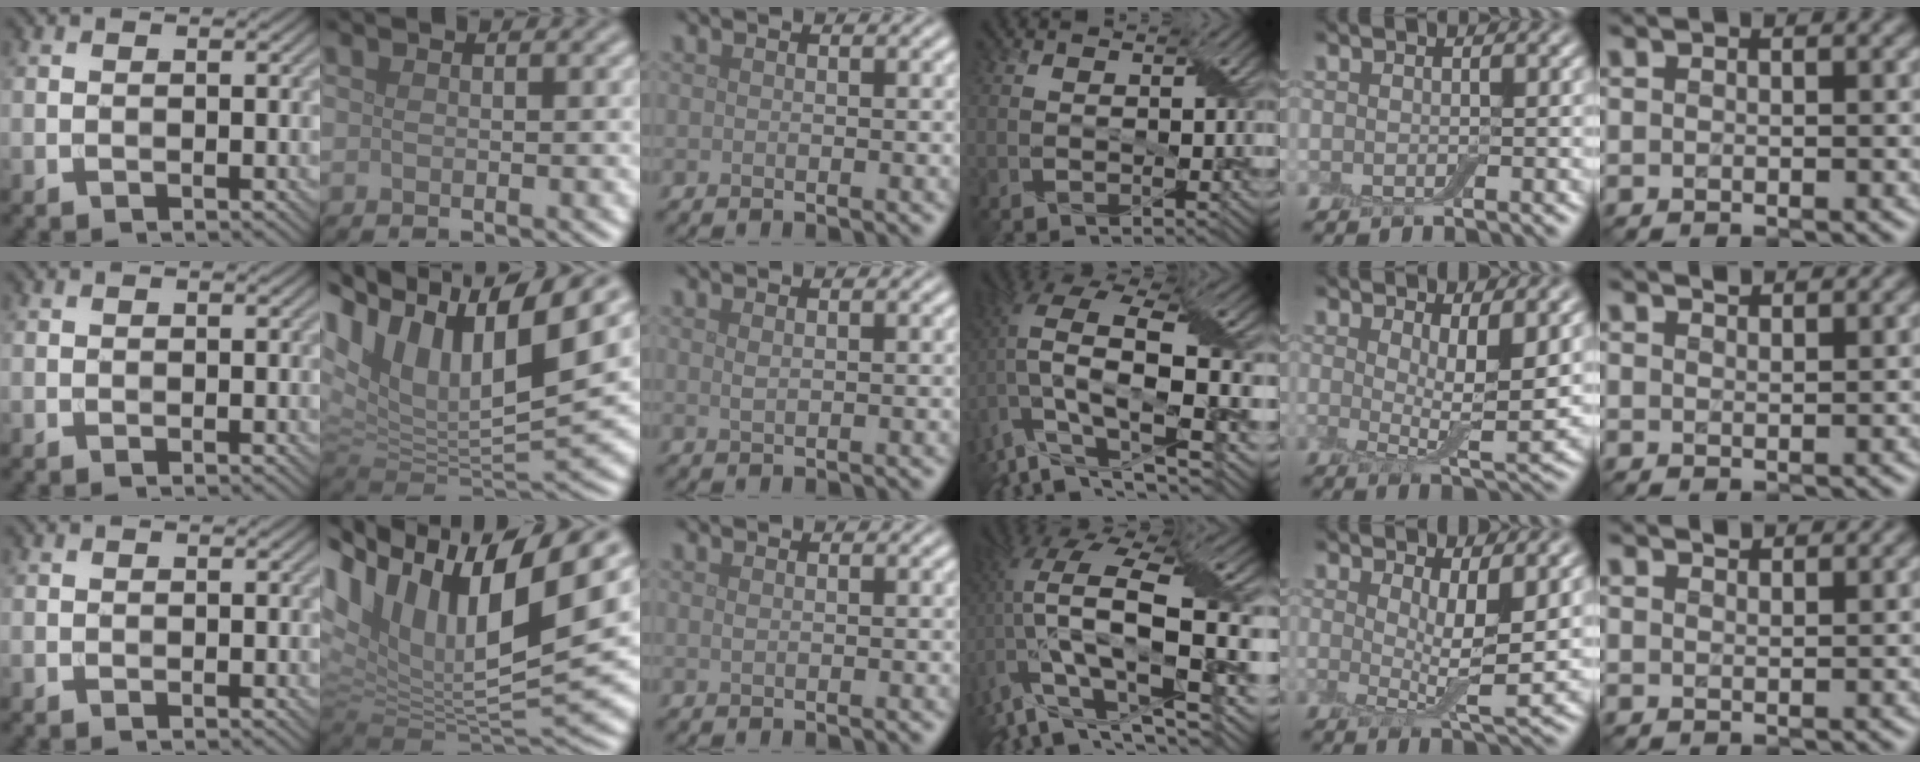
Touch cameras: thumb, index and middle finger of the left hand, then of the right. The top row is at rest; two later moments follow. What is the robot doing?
{"motion": "peel", "object": "bubble wrap"}